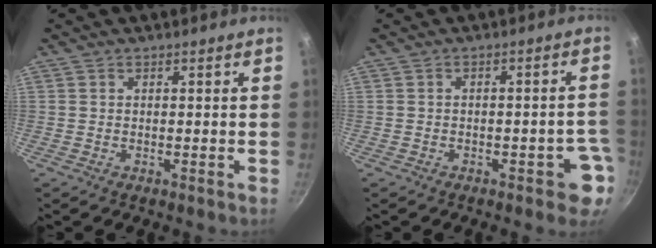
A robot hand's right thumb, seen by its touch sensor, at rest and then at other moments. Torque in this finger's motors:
{"motor_torque": [0.99, 0.99, 0.84, -0.53, 0.03]}